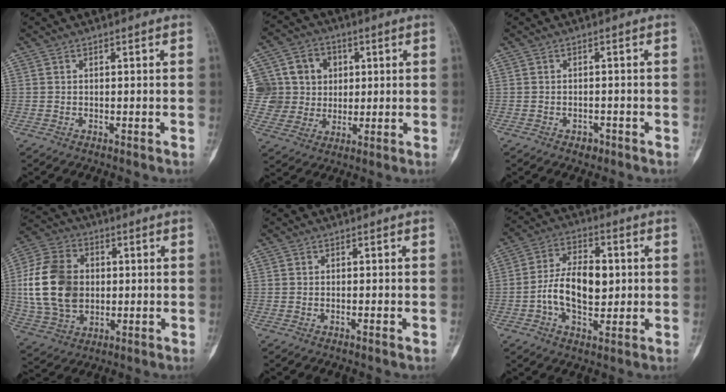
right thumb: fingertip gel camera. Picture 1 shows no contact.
{"total": 13.4, "force": [2.8, 12.3, 4.3], "torque": [-0.046, 0.021, 0.058]}
{"total": 1.7, "force": [-1.1, 1.1, 0.8], "torque": [-0.008, 0.007, -0.011]}
{"total": 17.3, "force": [0.9, 12.8, 11.6], "torque": [-0.208, 0.008, 0.020]}
{"total": 0.7, "force": [-0.4, 0.0, 0.6], "torque": [-0.013, 0.002, -0.005]}
{"total": 11.9, "force": [-0.5, 6.9, 9.7], "torque": [-0.153, 0.016, -0.013]}